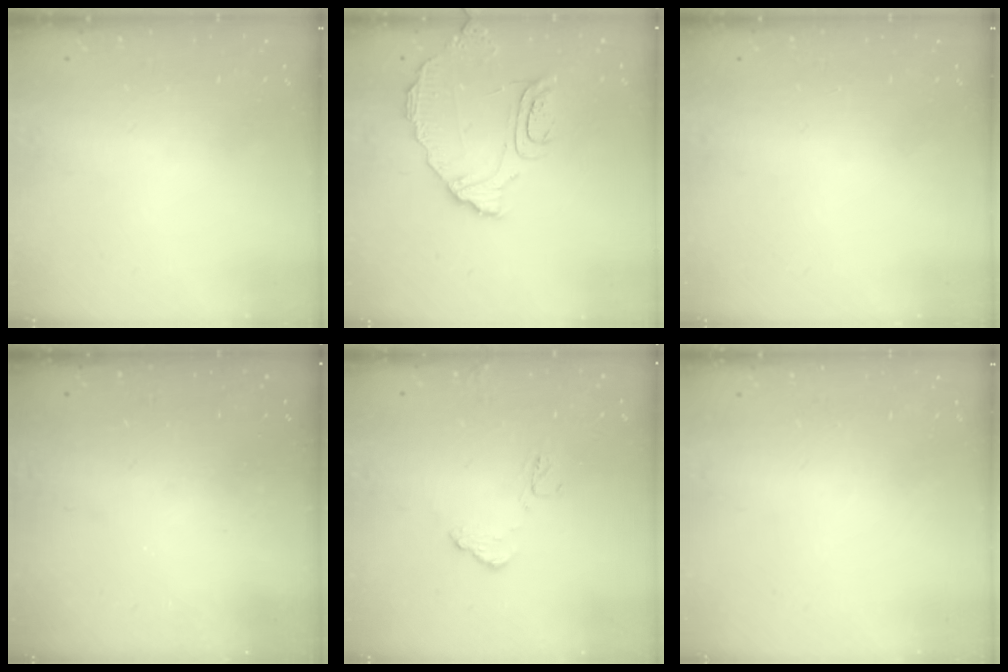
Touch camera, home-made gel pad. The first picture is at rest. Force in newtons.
{"total": 9.5, "press": 9.5, "slide": 1.1}
{"total": 0.0}
{"total": 3.2, "press": 3.2, "slide": 0.1}
{"total": 8.3, "press": 8.3, "slide": 0.3}
{"total": 0.0}